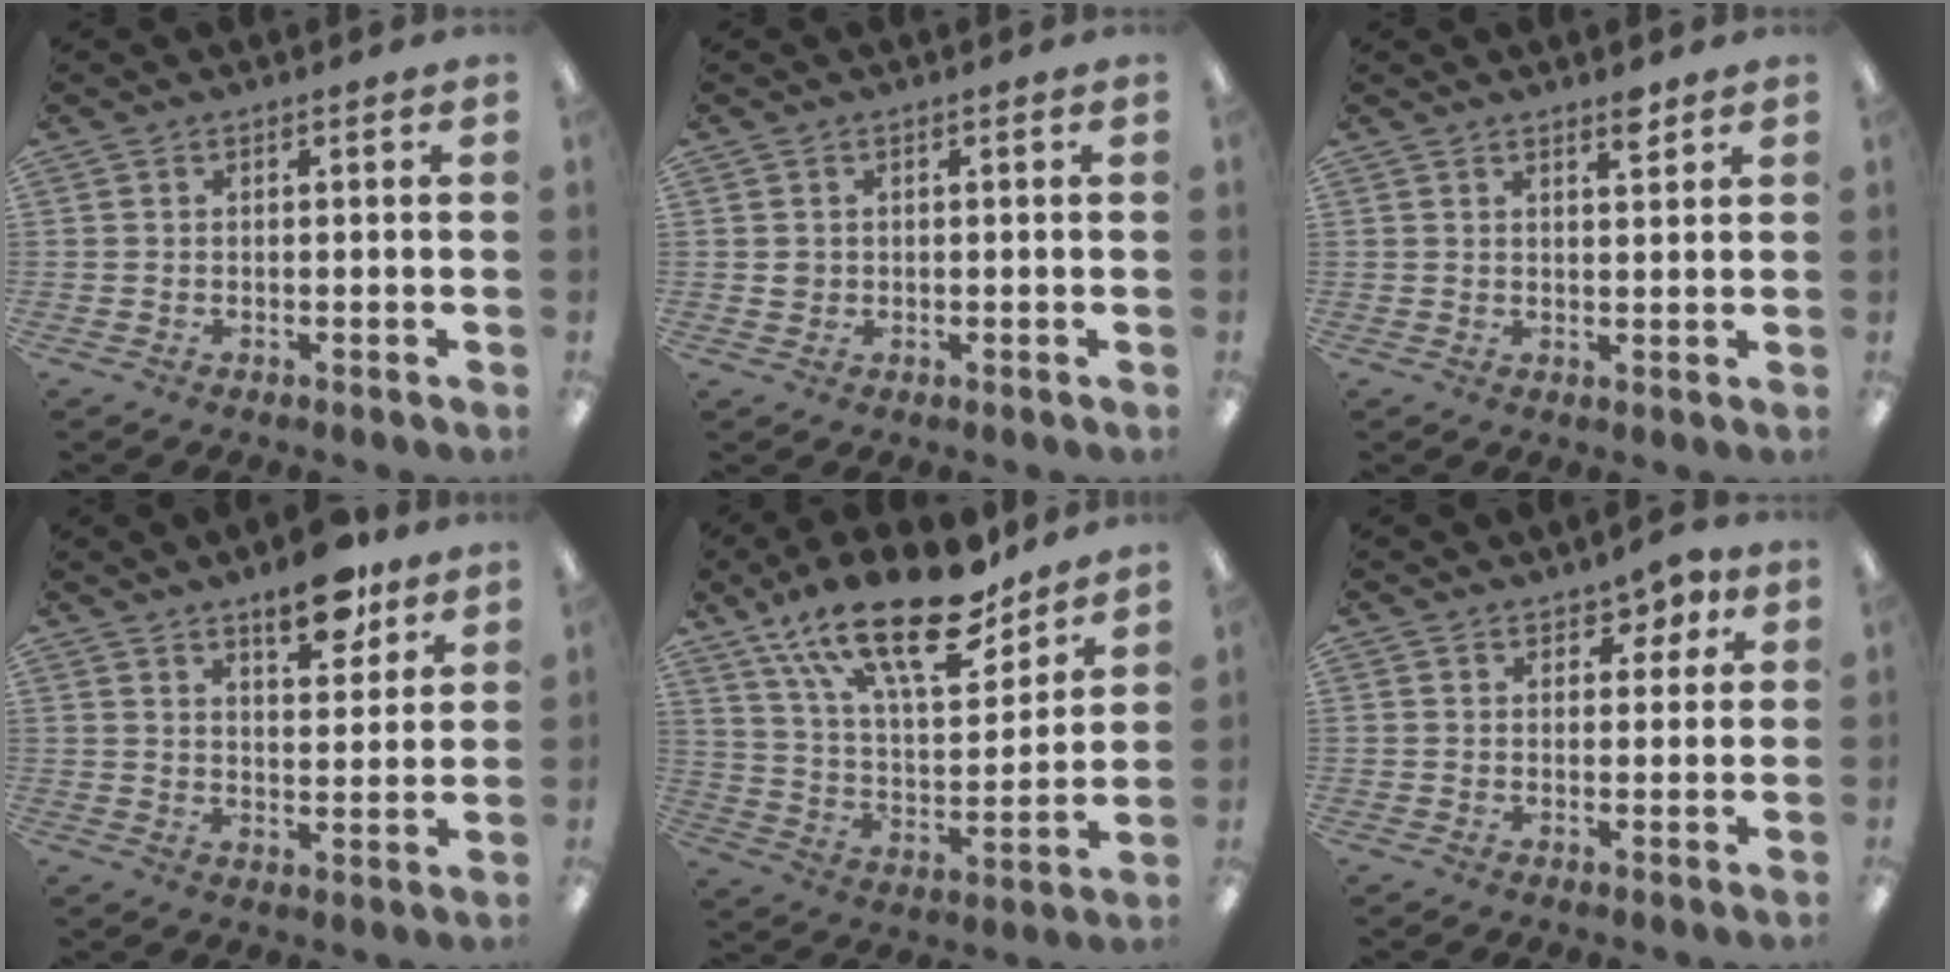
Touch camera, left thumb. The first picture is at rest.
{"total": 1.3, "force": [0.3, 1.2, 0.4], "torque": [-0.009, 0.005, 0.004]}
{"total": 3.2, "force": [2.7, 0.6, 1.6], "torque": [-0.013, -0.015, 0.042]}
{"total": 10.3, "force": [7.6, 3.7, 5.9], "torque": [-0.069, -0.046, 0.127]}
{"total": 24.2, "force": [16.1, 9.5, 15.4], "torque": [-0.258, -0.090, 0.279]}
{"total": 4.3, "force": [3.0, 2.4, 1.9], "torque": [-0.012, -0.015, 0.049]}